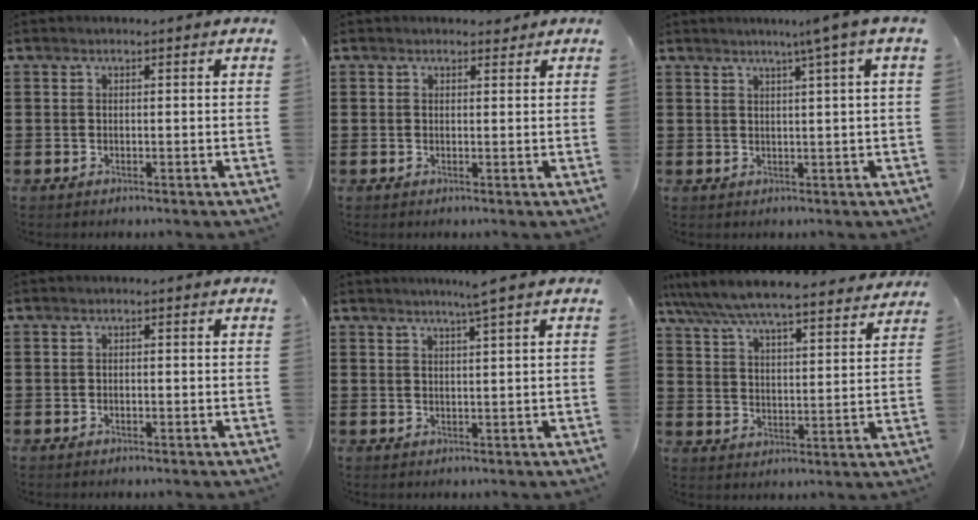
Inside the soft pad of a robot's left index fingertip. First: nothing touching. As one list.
[{"total": 1.1, "force": [1.0, 0.6, 0.2], "torque": [0.001, 0.002, 0.017]}, {"total": 3.3, "force": [1.7, -1.1, 2.6], "torque": [-0.049, -0.007, 0.027]}, {"total": 0.6, "force": [-0.5, 0.2, 0.4], "torque": [-0.010, -0.004, -0.008]}, {"total": 3.0, "force": [2.2, -0.8, 2.0], "torque": [-0.040, -0.004, 0.037]}, {"total": 7.1, "force": [6.8, 0.5, 2.1], "torque": [-0.071, -0.041, 0.118]}]